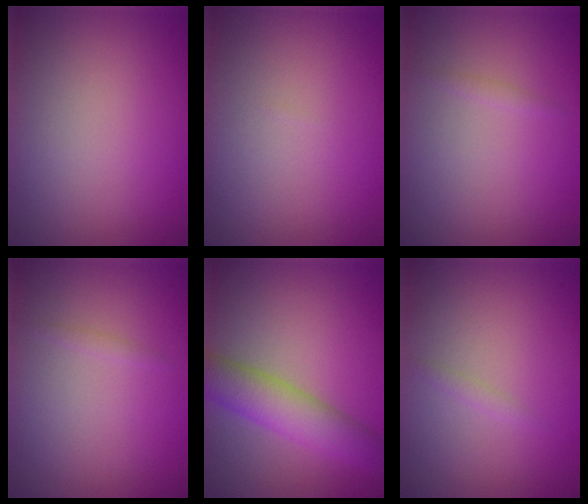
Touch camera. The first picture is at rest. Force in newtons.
{"total": 0.0}
{"total": 0.6, "press": 0.6, "slide": 0.0}
{"total": 0.6, "press": 0.6, "slide": 0.0}
{"total": 5.1, "press": 5.1, "slide": 0.2}
{"total": 0.6, "press": 0.6, "slide": 0.1}